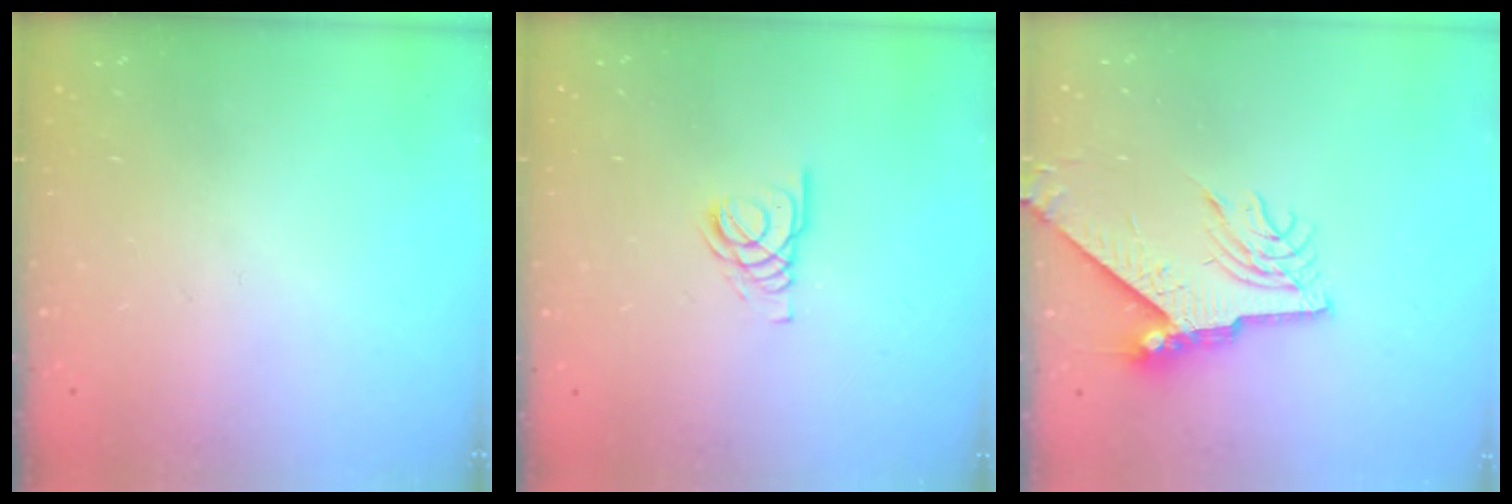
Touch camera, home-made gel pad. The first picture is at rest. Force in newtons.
{"total": 3.7, "press": 3.7, "slide": 0.4}
{"total": 9.9, "press": 9.9, "slide": 0.8}